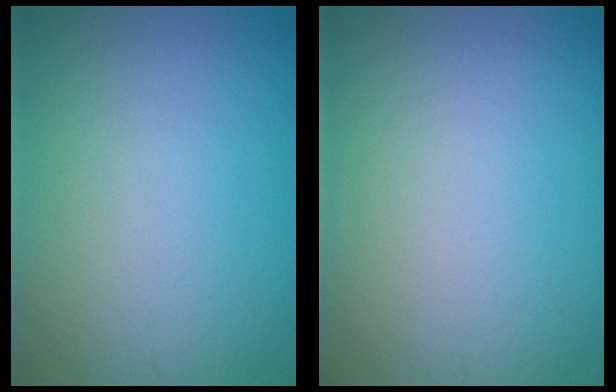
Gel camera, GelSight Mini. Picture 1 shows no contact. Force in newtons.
{"total": 0.0}